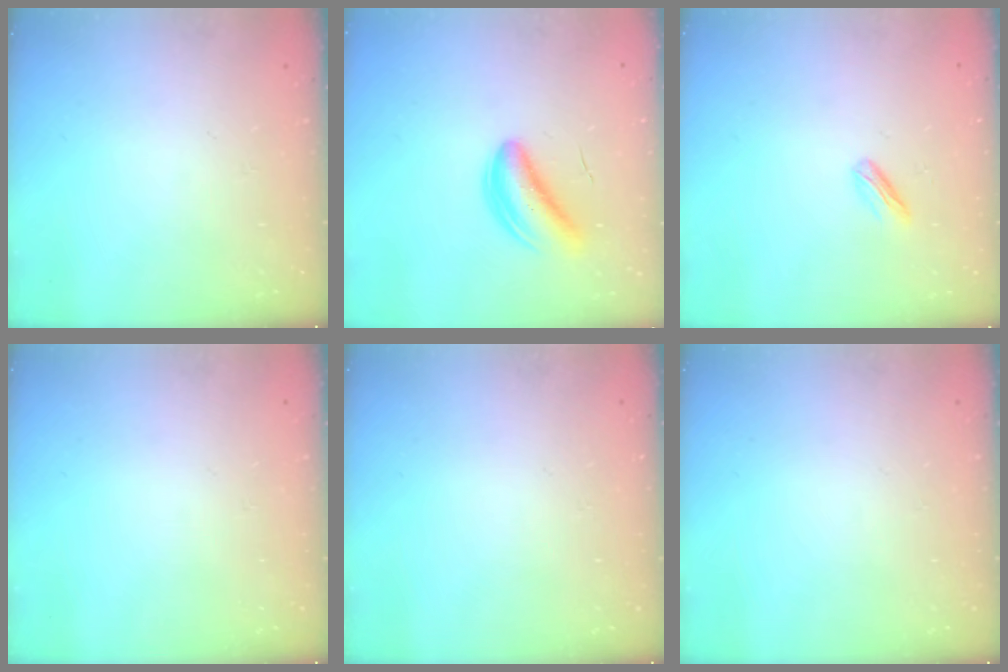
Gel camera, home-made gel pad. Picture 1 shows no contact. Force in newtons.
{"total": 5.7, "press": 5.5, "slide": 1.7}
{"total": 2.8, "press": 2.7, "slide": 0.6}
{"total": 0.0}
{"total": 0.0}
{"total": 0.0}